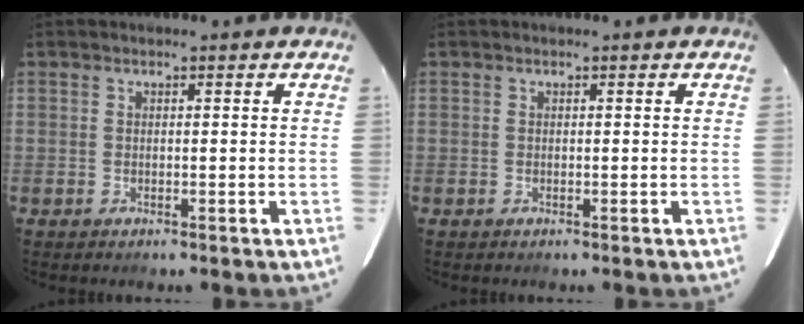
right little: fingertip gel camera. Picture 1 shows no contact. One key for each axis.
{"total": 0.0}